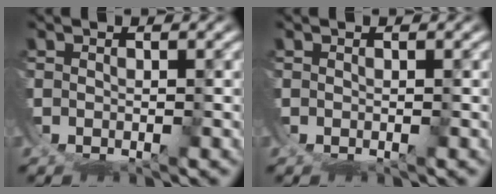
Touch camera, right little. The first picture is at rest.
{"total": 0.0}